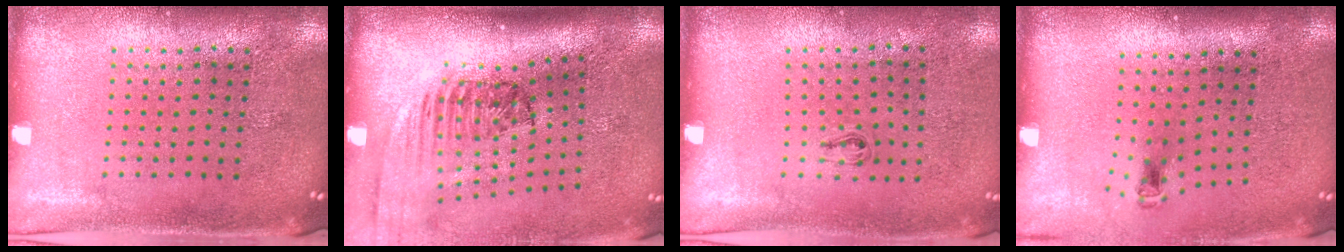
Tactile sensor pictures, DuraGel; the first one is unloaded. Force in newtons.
{"total": 2.4, "press": 1.7, "slide": 1.7}
{"total": 0.5, "press": 0.3, "slide": 0.5}
{"total": 0.8, "press": 0.4, "slide": 0.7}